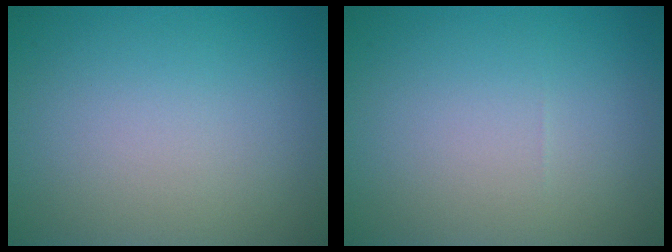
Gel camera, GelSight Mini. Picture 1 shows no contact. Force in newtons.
{"total": 0.0}